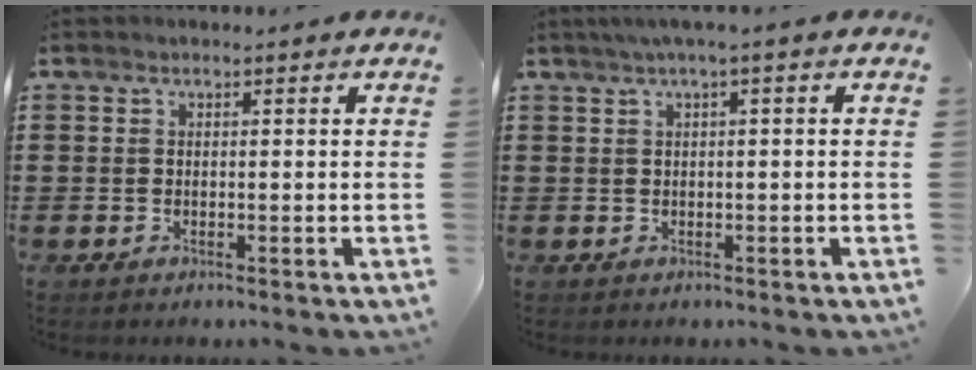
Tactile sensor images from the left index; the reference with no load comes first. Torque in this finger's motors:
{"motor_torque": [0.81, 0.98, 0.34, 0.04]}